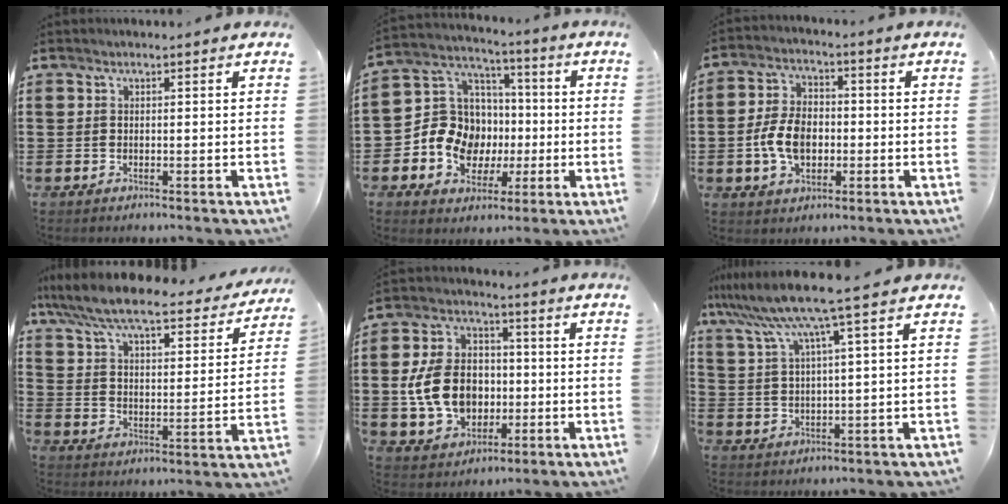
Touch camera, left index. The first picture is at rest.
{"total": 10.7, "force": [-2.1, 9.6, 4.1], "torque": [-0.117, 0.011, -0.035]}
{"total": 7.5, "force": [-1.6, 4.8, 5.5], "torque": [-0.127, 0.005, -0.033]}
{"total": 8.0, "force": [7.1, 0.6, 3.5], "torque": [-0.099, -0.047, 0.118]}
{"total": 11.1, "force": [-1.0, 8.6, 6.9], "torque": [-0.160, 0.018, -0.018]}
{"total": 8.5, "force": [6.1, -0.5, 6.0], "torque": [-0.142, -0.029, 0.100]}